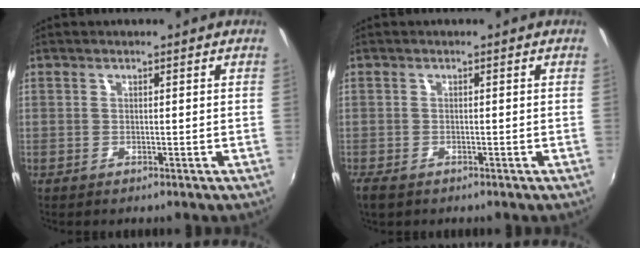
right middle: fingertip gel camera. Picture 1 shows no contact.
{"total": 2.9, "force": [-2.0, 1.3, 1.5], "torque": [-0.034, -0.011, -0.037]}